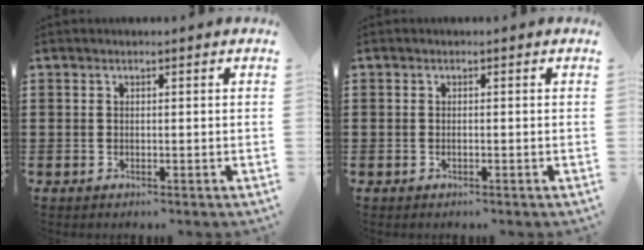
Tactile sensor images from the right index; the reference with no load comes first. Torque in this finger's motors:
{"motor_torque": [0.06, 0.61, 0.00, 0.01]}